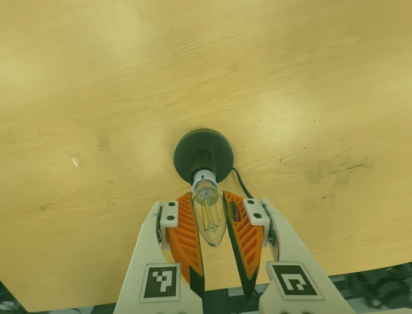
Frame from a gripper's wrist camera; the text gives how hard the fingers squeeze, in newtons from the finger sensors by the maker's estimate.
{"total": 12.3, "left": 12.3, "right": 12.3}